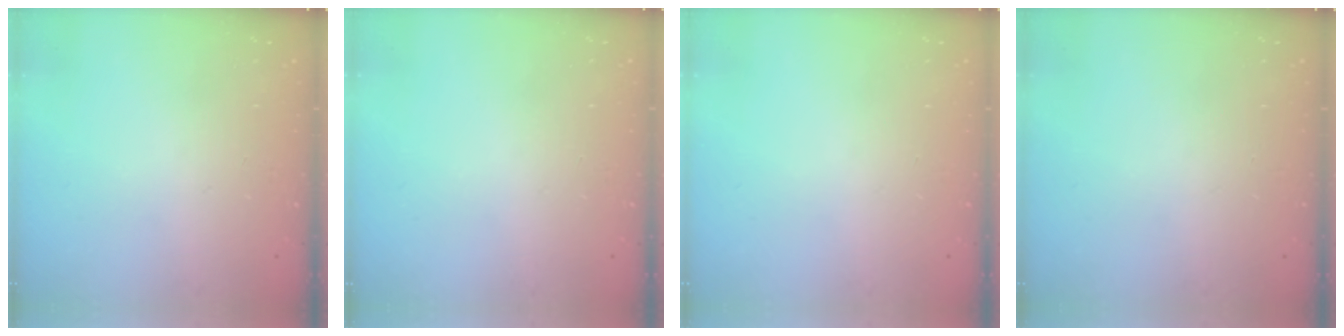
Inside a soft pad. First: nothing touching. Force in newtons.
{"total": 0.0}
{"total": 0.0}
{"total": 0.0}